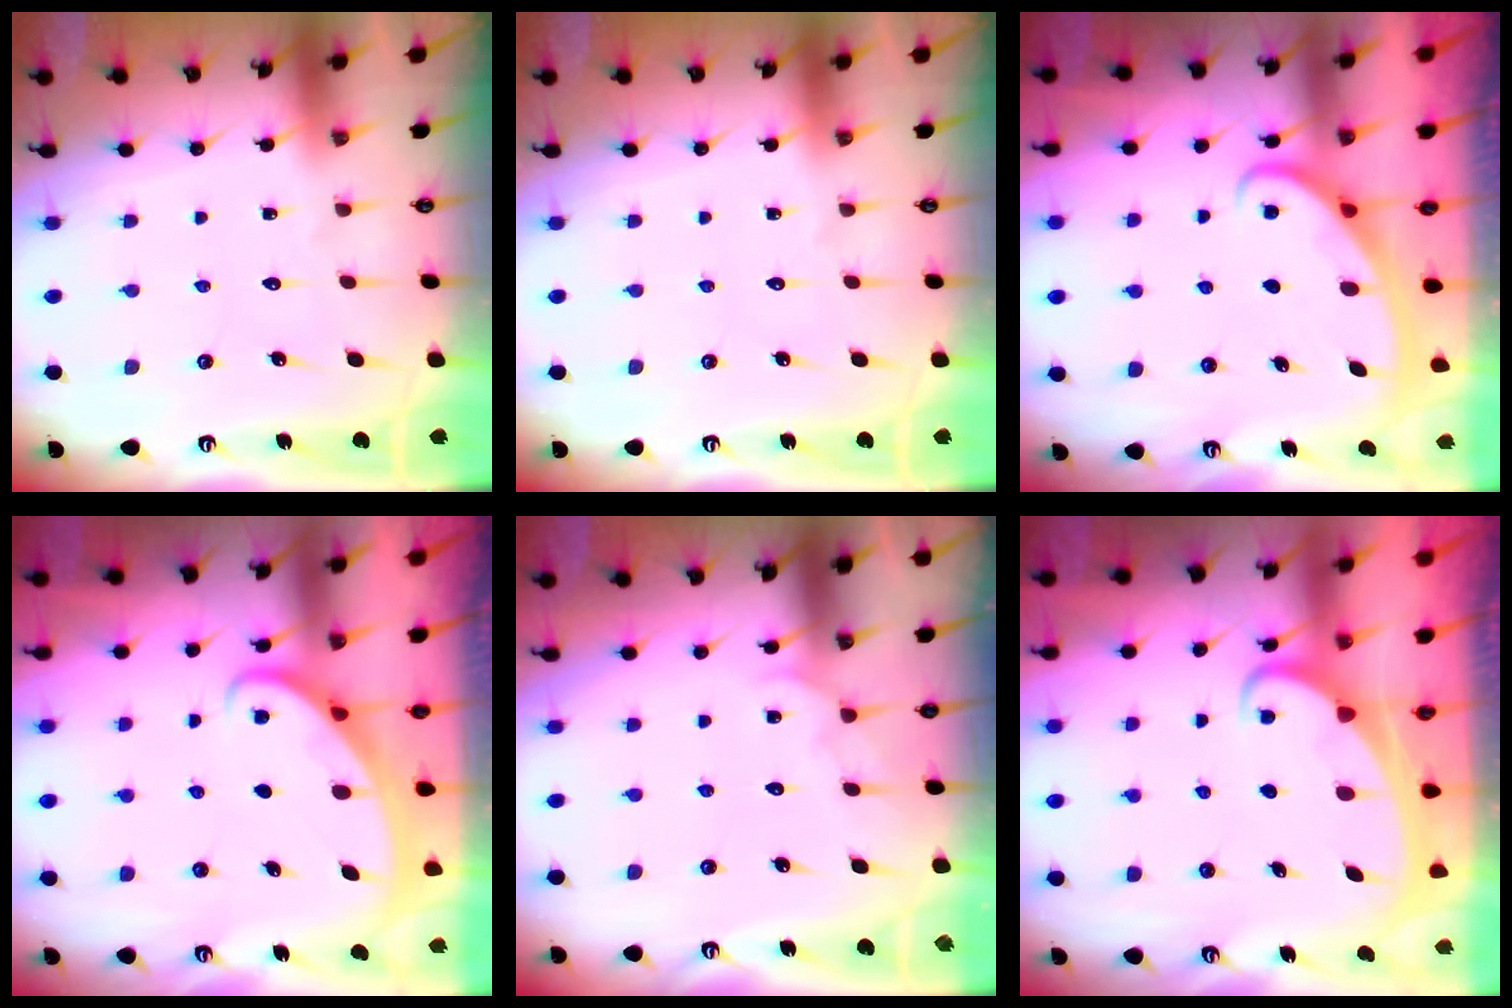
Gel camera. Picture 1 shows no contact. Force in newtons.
{"total": 0.0}
{"total": 3.0, "press": 3.0, "slide": 0.4}
{"total": 1.8, "press": 1.8, "slide": 0.1}
{"total": 3.0, "press": 3.0, "slide": 0.3}
{"total": 2.2, "press": 2.2, "slide": 0.3}